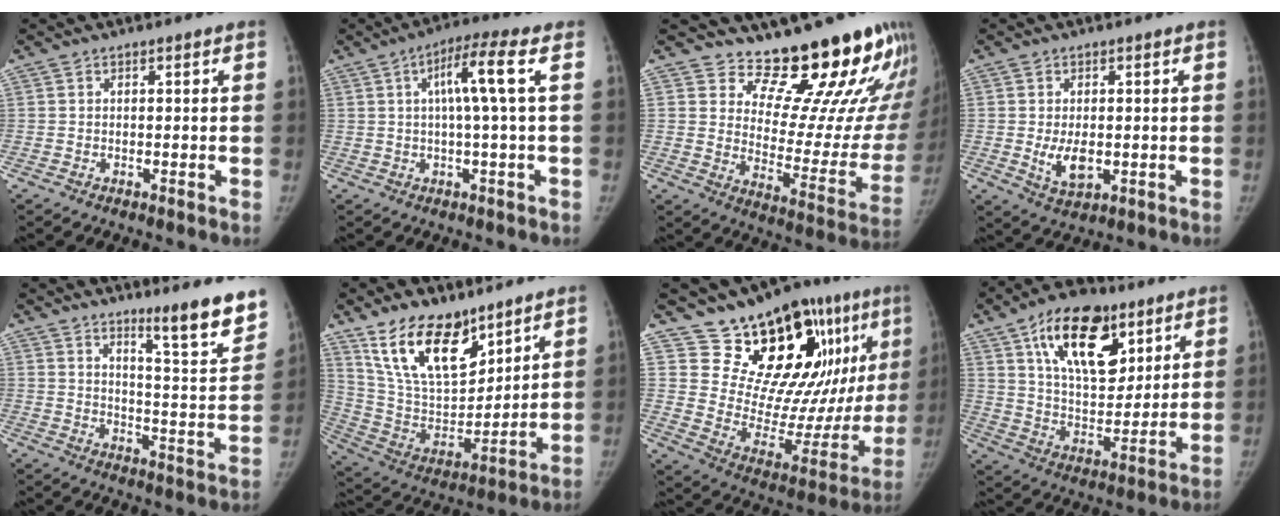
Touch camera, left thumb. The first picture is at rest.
{"total": 7.6, "force": [1.6, -0.4, 7.4], "torque": [-0.147, 0.014, 0.026]}
{"total": 19.8, "force": [17.7, 5.4, 7.1], "torque": [-0.035, -0.168, 0.233]}
{"total": 5.8, "force": [-0.8, 3.4, 4.6], "torque": [-0.072, -0.009, -0.004]}
{"total": 13.2, "force": [9.5, 1.5, 9.0], "torque": [-0.094, -0.076, 0.141]}
{"total": 18.6, "force": [12.6, 8.9, 10.5], "torque": [-0.141, -0.068, 0.246]}
{"total": 24.6, "force": [14.7, 10.5, 16.7], "torque": [-0.181, -0.083, 0.238]}
{"total": 20.3, "force": [10.4, 10.7, 13.7], "torque": [-0.176, -0.044, 0.179]}